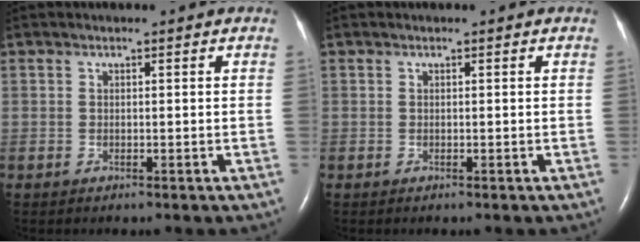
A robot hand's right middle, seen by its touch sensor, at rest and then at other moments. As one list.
[{"total": 0.0}]